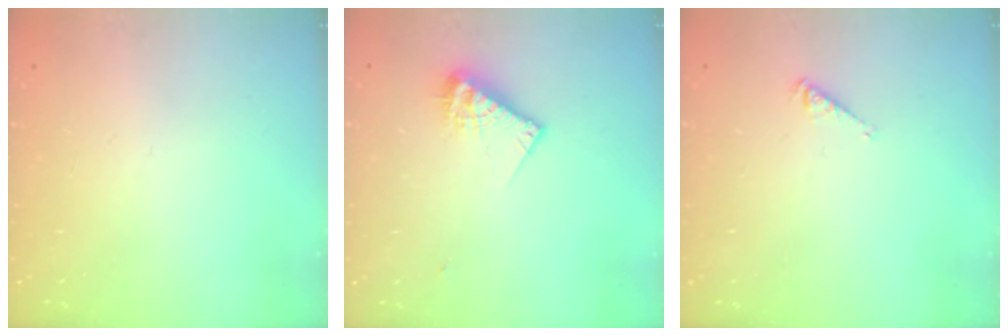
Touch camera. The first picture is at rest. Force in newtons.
{"total": 9.1, "press": 9.0, "slide": 0.9}
{"total": 3.4, "press": 3.4, "slide": 0.3}